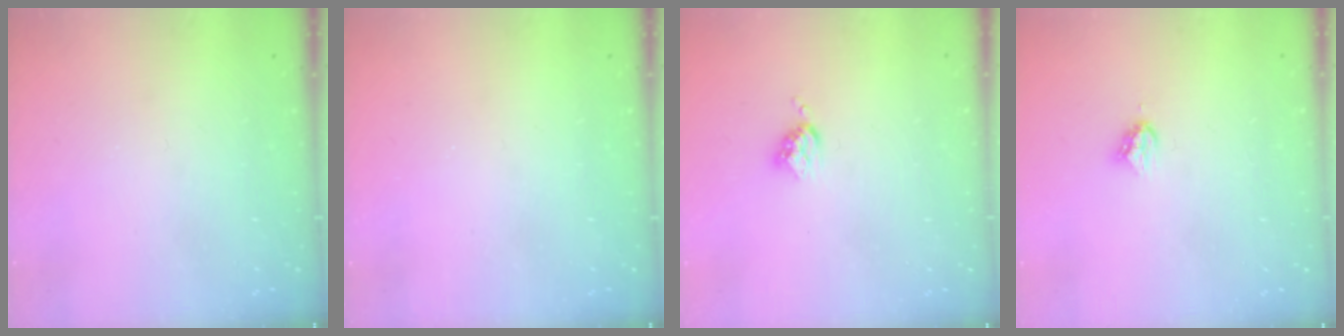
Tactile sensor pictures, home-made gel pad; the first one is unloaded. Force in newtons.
{"total": 0.0}
{"total": 3.5, "press": 3.5, "slide": 0.4}
{"total": 3.9, "press": 3.9, "slide": 0.4}